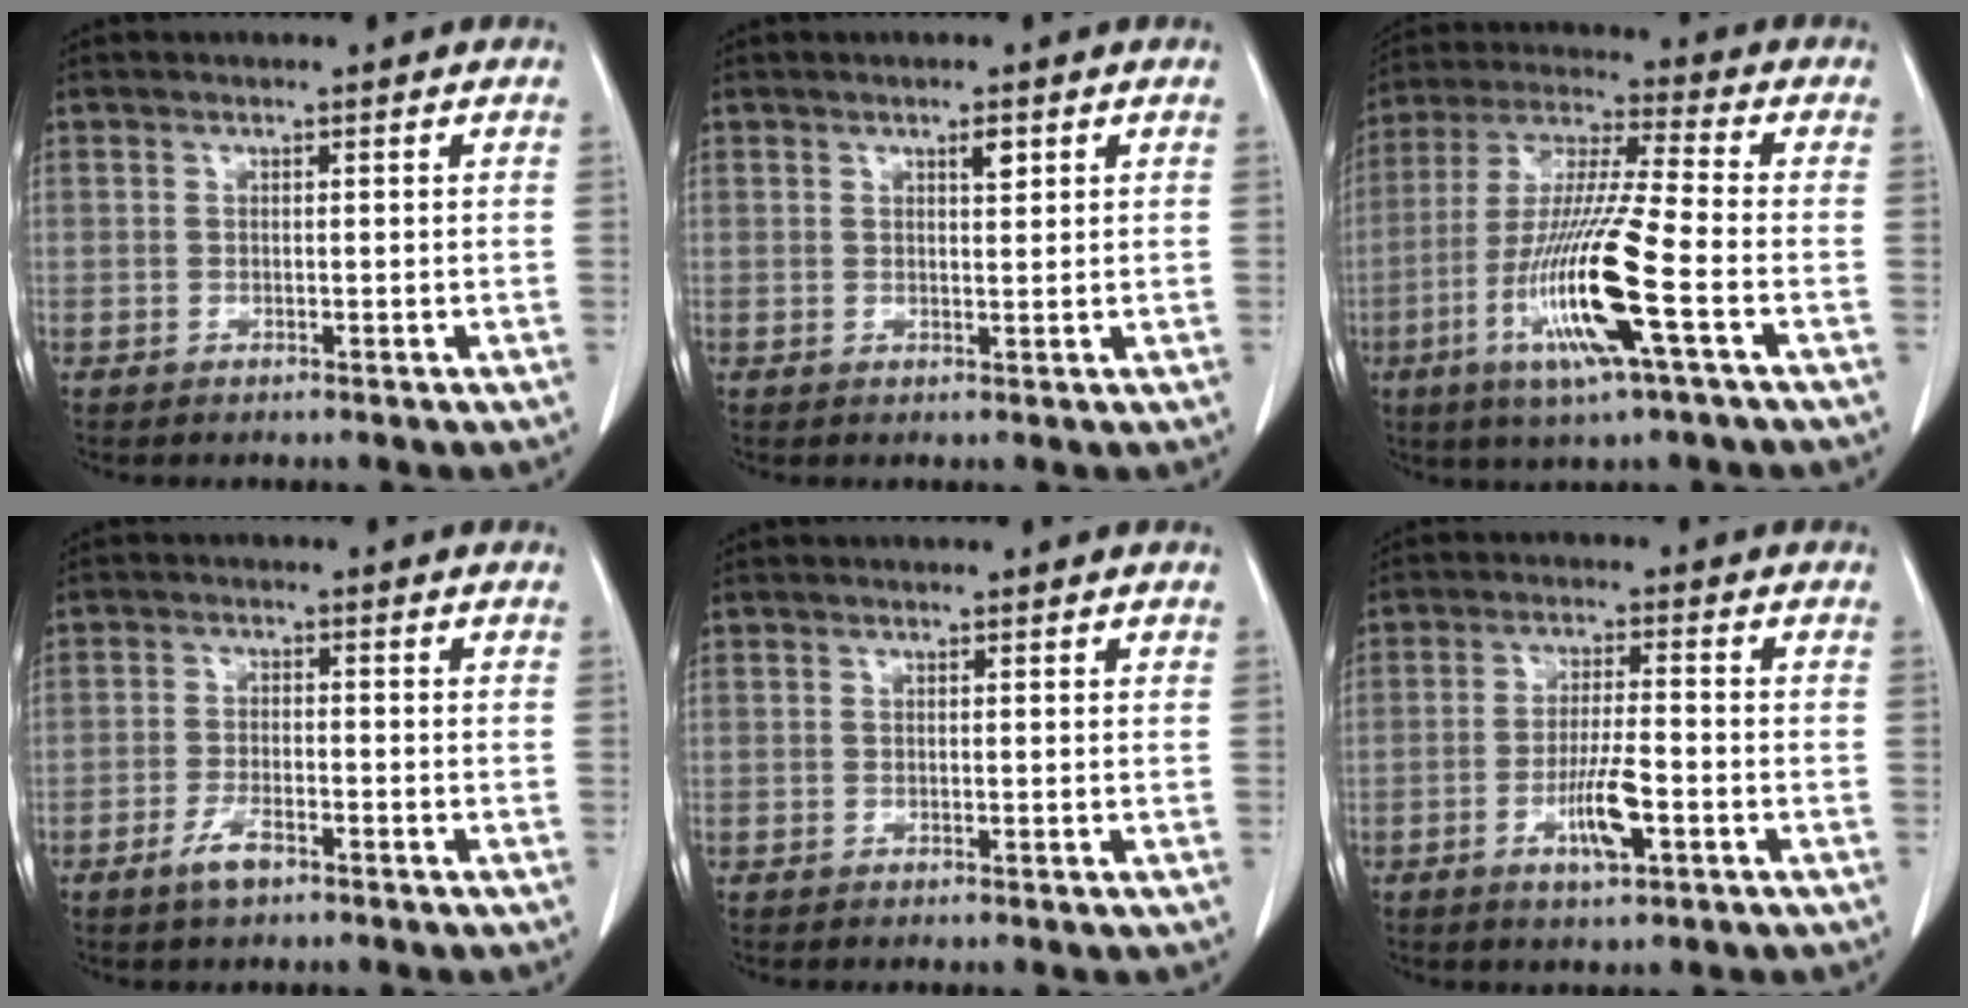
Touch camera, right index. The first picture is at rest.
{"total": 1.6, "force": [0.9, 0.4, 1.3], "torque": [-0.021, -0.004, 0.014]}
{"total": 16.0, "force": [-5.4, 0.1, 15.0], "torque": [-0.310, -0.019, -0.106]}
{"total": 3.5, "force": [-2.3, 1.0, 2.5], "torque": [-0.056, -0.001, -0.042]}
{"total": 0.0}
{"total": 6.5, "force": [-2.6, 1.0, 5.9], "torque": [-0.110, -0.004, -0.044]}